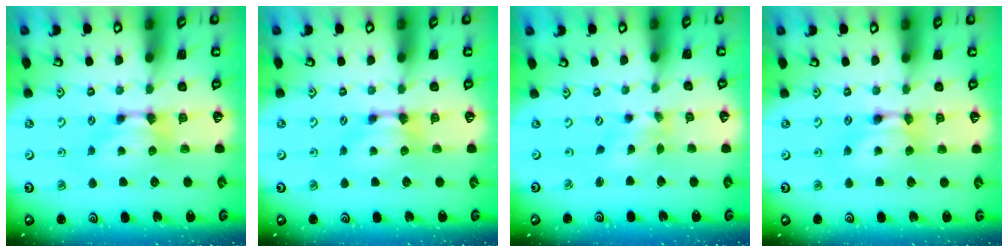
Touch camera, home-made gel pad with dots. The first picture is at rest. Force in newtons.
{"total": 0.0}
{"total": 1.5, "press": 1.0, "slide": 1.1}
{"total": 1.7, "press": 1.7, "slide": 0.1}